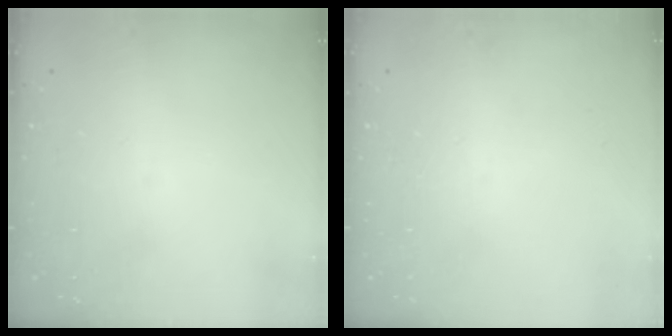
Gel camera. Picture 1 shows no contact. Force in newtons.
{"total": 0.0}